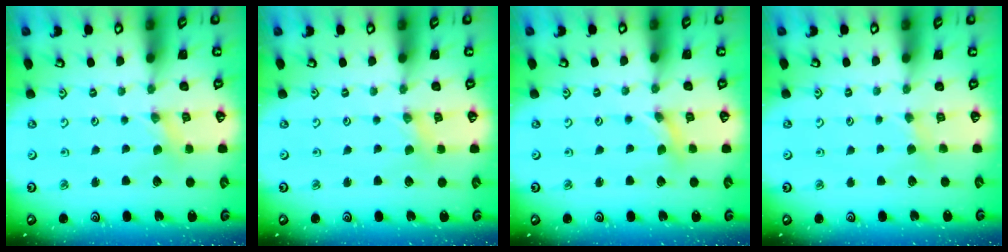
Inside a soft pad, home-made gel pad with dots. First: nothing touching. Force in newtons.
{"total": 0.7, "press": 0.7, "slide": 0.2}
{"total": 1.4, "press": 1.4, "slide": 0.2}
{"total": 1.9, "press": 1.9, "slide": 0.3}